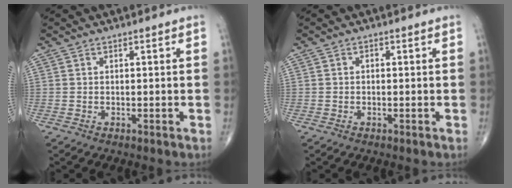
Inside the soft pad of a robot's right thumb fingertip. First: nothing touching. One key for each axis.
{"total": 0.6, "fx": -0.1, "fy": 0.4, "fz": 0.4, "tx": -0.003, "ty": 0.002, "tz": -0.007}